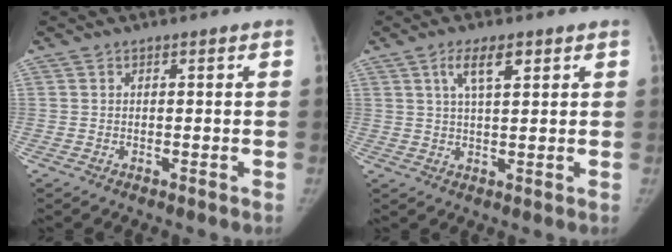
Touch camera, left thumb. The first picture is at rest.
{"total": 5.3, "force": [2.6, 1.8, 4.2], "torque": [-0.074, -0.003, 0.049]}